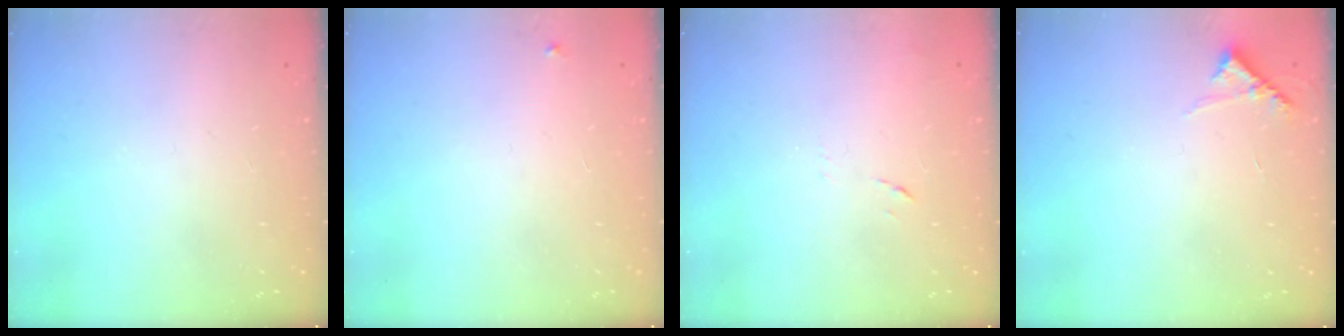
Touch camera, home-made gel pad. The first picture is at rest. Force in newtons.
{"total": 2.7, "press": 2.7, "slide": 0.2}
{"total": 7.2, "press": 7.2, "slide": 0.6}
{"total": 5.4, "press": 5.4, "slide": 0.4}